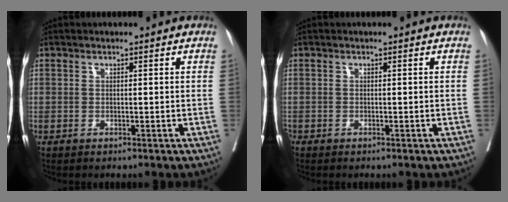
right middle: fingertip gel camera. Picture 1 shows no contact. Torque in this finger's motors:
{"motor_torque": [1.08, -0.87, 0.39, 0.09]}